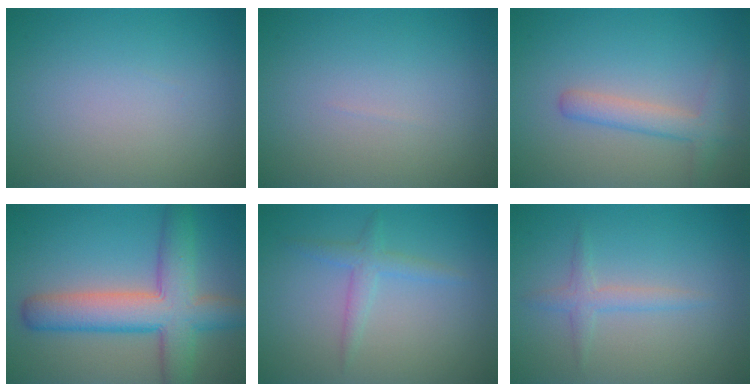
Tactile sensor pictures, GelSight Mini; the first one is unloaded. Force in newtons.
{"total": 0.0}
{"total": 2.7, "press": 2.7, "slide": 0.1}
{"total": 8.2, "press": 8.1, "slide": 0.4}
{"total": 1.9, "press": 1.9, "slide": 0.1}
{"total": 1.7, "press": 1.7, "slide": 0.0}